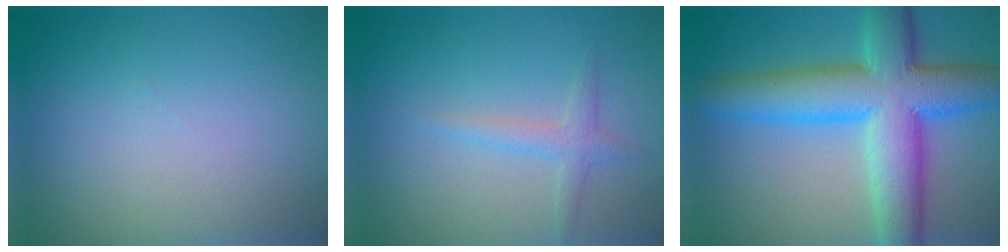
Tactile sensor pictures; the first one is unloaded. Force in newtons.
{"total": 1.7, "press": 1.7, "slide": 0.1}
{"total": 10.5, "press": 10.5, "slide": 0.2}